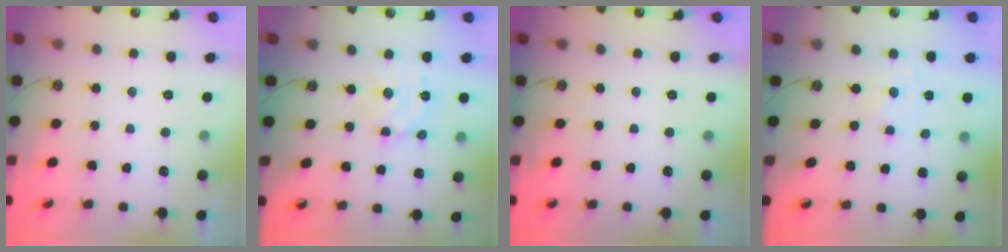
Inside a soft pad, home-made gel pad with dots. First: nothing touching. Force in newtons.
{"total": 10.1, "press": 10.1, "slide": 0.7}
{"total": 0.0}
{"total": 1.1, "press": 1.1, "slide": 0.2}